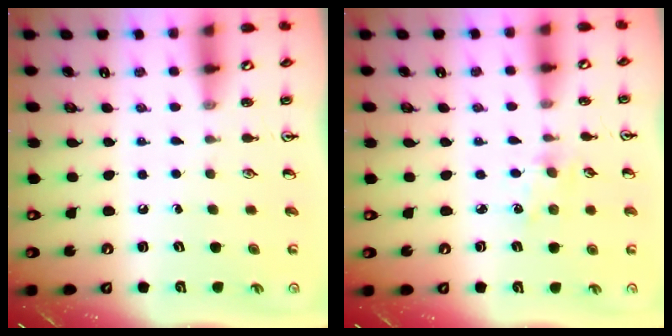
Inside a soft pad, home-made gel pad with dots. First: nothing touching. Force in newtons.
{"total": 2.0, "press": 2.0, "slide": 0.4}